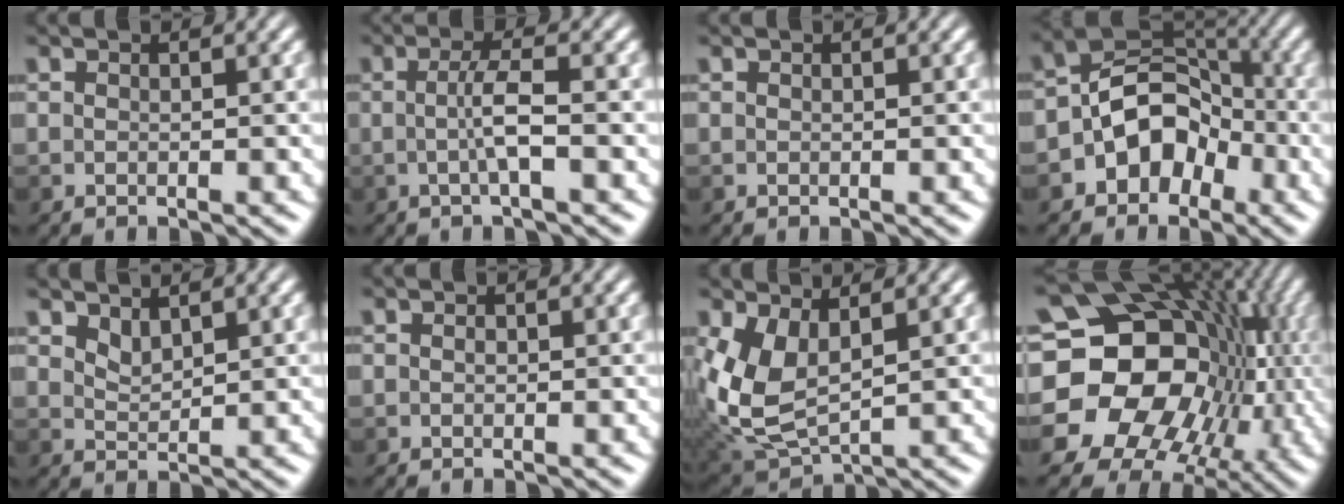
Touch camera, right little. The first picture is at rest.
{"total": 2.2, "force": [-0.6, -0.3, 2.2], "torque": [-0.043, 0.006, -0.011]}
{"total": 0.0}
{"total": 6.8, "force": [-2.8, 5.0, 3.6], "torque": [-0.026, 0.016, -0.070]}
{"total": 1.2, "force": [1.1, 0.3, 0.5], "torque": [-0.013, -0.002, 0.029]}
{"total": 0.8, "force": [0.3, 0.6, 0.5], "torque": [-0.003, 0.007, -0.007]}
{"total": 6.3, "force": [1.2, 3.5, 5.2], "torque": [-0.129, -0.006, 0.028]}
{"total": 19.8, "force": [-1.3, 16.5, 10.9], "torque": [-0.154, 0.005, -0.042]}